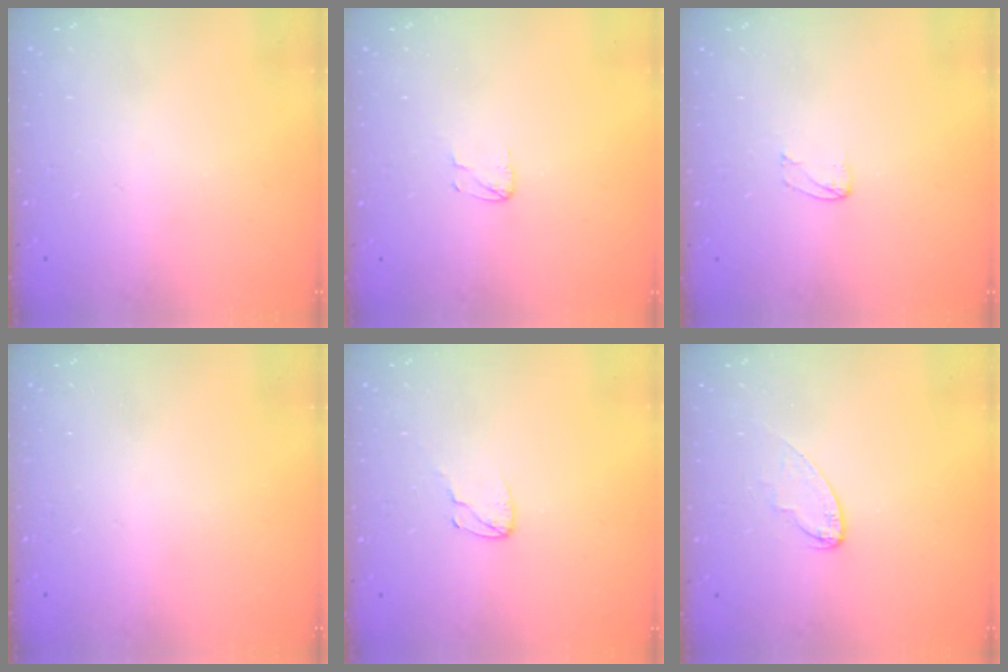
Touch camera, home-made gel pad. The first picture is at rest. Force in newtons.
{"total": 3.3, "press": 3.3, "slide": 0.3}
{"total": 2.9, "press": 2.9, "slide": 0.2}
{"total": 0.0}
{"total": 2.7, "press": 2.7, "slide": 0.2}
{"total": 5.0, "press": 5.0, "slide": 0.4}